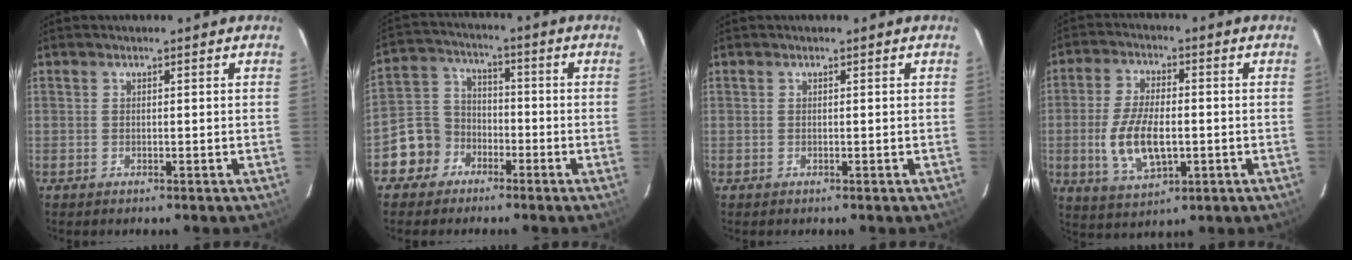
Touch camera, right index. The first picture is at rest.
{"total": 8.2, "force": [-4.5, 6.8, 0.9], "torque": [-0.031, 0.039, -0.086]}
{"total": 0.0}
{"total": 11.2, "force": [-1.9, 5.3, 9.7], "torque": [-0.198, -0.006, -0.028]}